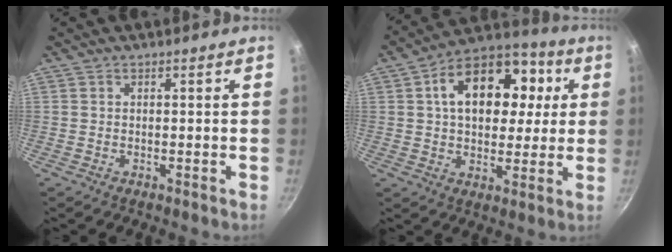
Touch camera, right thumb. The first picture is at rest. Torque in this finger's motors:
{"motor_torque": [-0.33, 2.01, 1.25, 0.42, 0.12]}